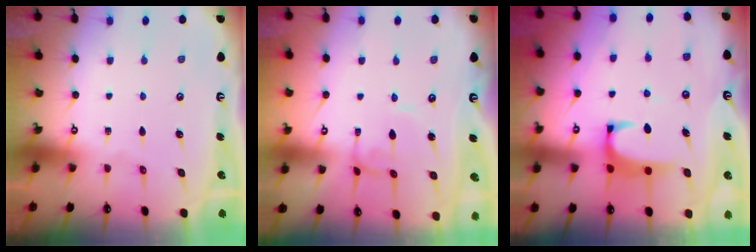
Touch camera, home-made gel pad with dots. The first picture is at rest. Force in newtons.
{"total": 2.0, "press": 2.0, "slide": 0.1}
{"total": 2.8, "press": 2.8, "slide": 0.3}